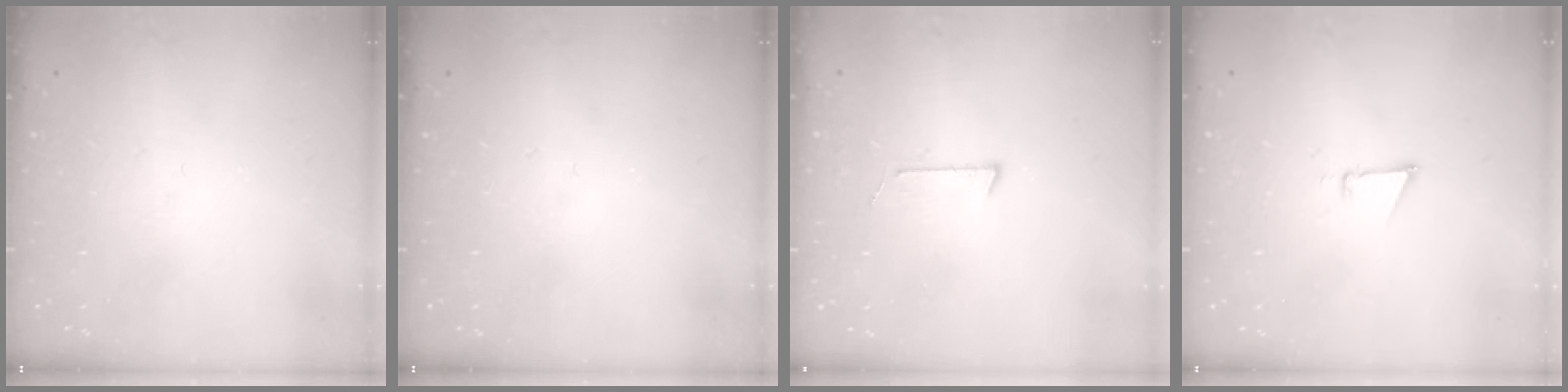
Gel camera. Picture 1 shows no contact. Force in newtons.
{"total": 0.0}
{"total": 2.7, "press": 2.7, "slide": 0.2}
{"total": 2.6, "press": 2.5, "slide": 0.8}